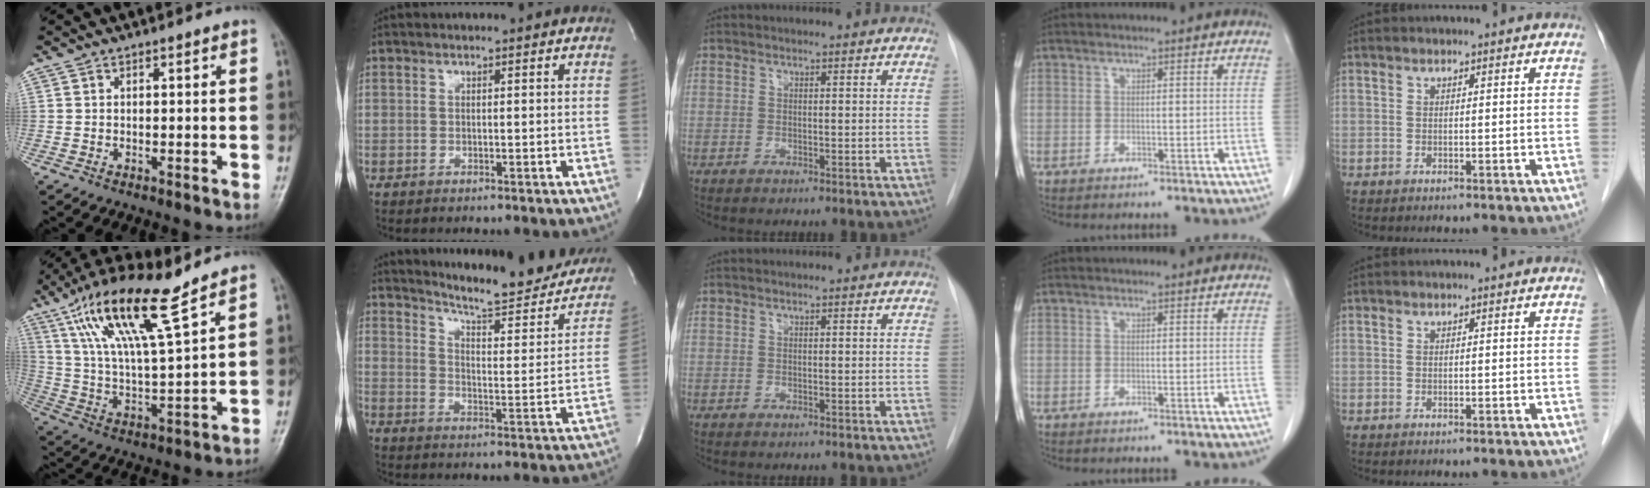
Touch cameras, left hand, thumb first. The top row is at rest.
{"thumb": {"total": 17.2, "force": [10.9, 2.8, 13.0], "torque": [-0.240, -0.041, 0.211]}, "index": {"total": 21.3, "force": [19.4, 2.9, 8.2], "torque": [-0.108, -0.069, 0.243]}}